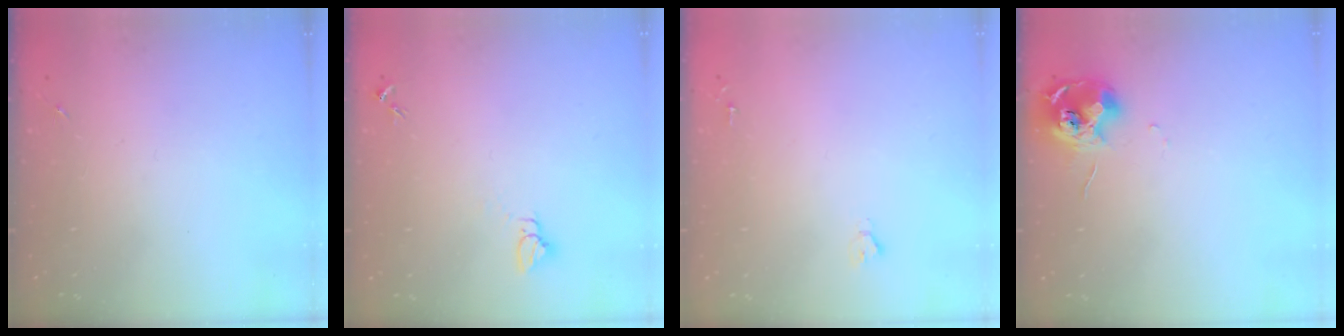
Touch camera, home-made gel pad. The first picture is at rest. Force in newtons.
{"total": 3.0, "press": 3.0, "slide": 0.1}
{"total": 1.9, "press": 1.9, "slide": 0.2}
{"total": 11.7, "press": 11.6, "slide": 1.0}